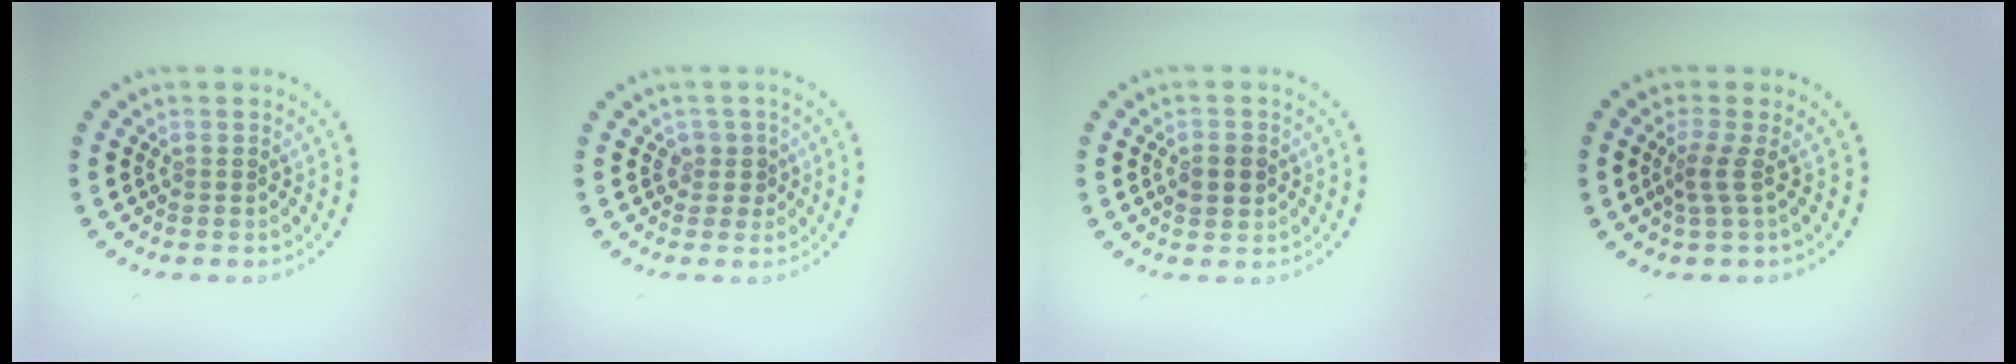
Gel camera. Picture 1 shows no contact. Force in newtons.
{"total": 1.5, "press": 1.2, "slide": 1.0}
{"total": 2.0, "press": 2.0, "slide": 0.2}
{"total": 1.8, "press": 1.2, "slide": 1.3}